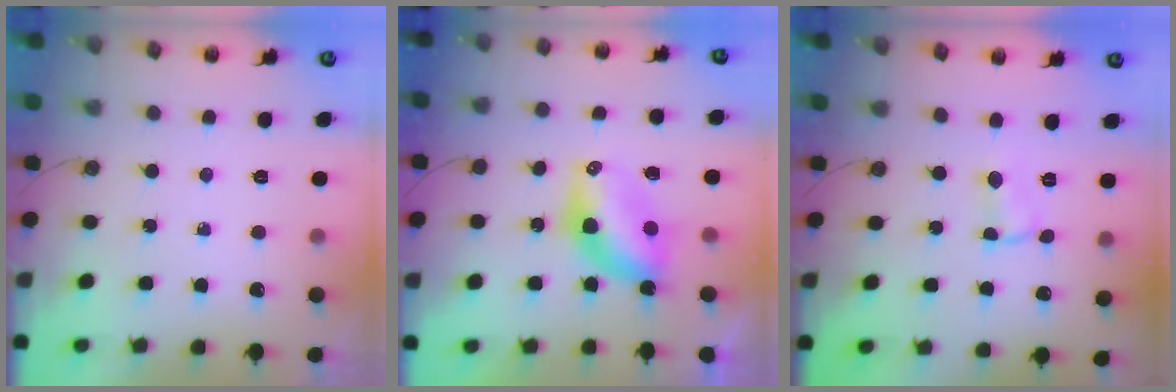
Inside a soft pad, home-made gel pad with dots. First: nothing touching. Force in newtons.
{"total": 7.7, "press": 7.6, "slide": 0.7}
{"total": 3.0, "press": 1.0, "slide": 2.8}